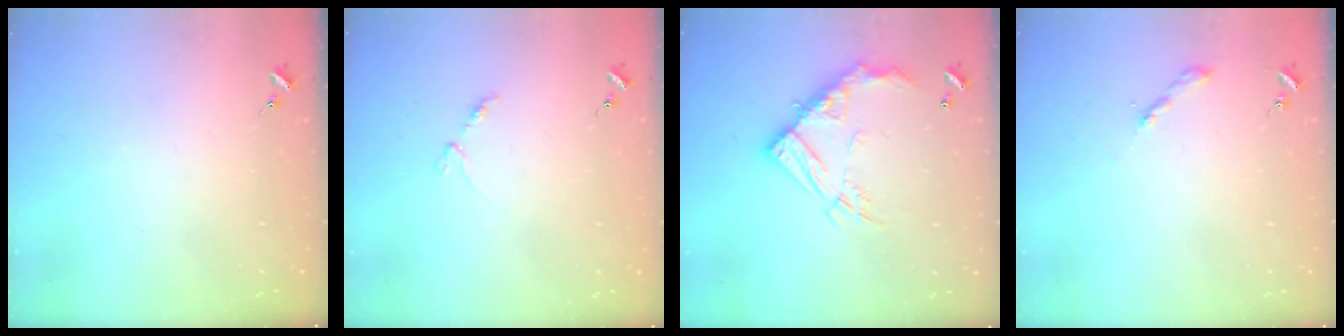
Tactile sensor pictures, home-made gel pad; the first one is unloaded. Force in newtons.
{"total": 3.4, "press": 3.4, "slide": 0.5}
{"total": 17.2, "press": 17.1, "slide": 1.7}
{"total": 2.0, "press": 2.0, "slide": 0.2}